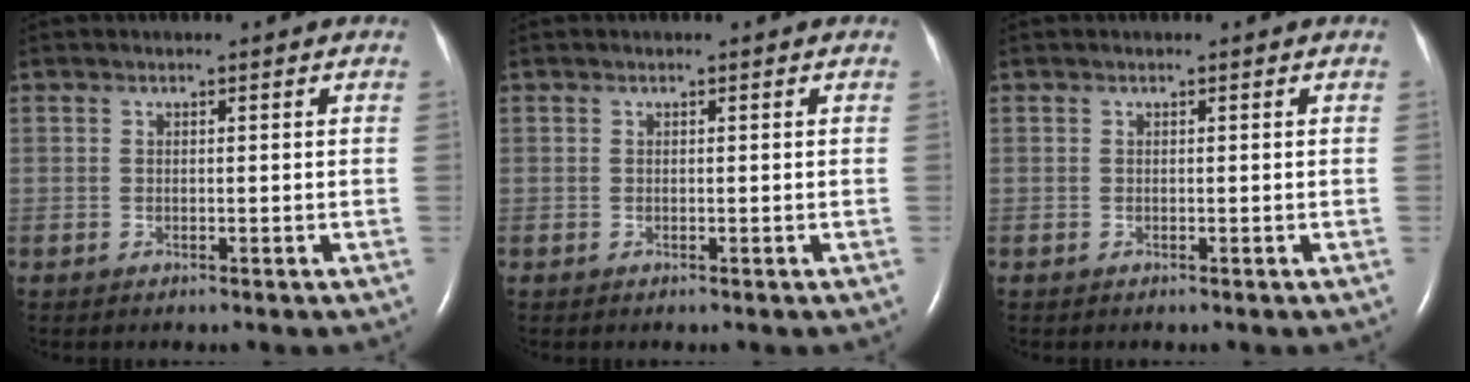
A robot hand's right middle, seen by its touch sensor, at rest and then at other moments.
{"total": 0.0}
{"total": 0.0}